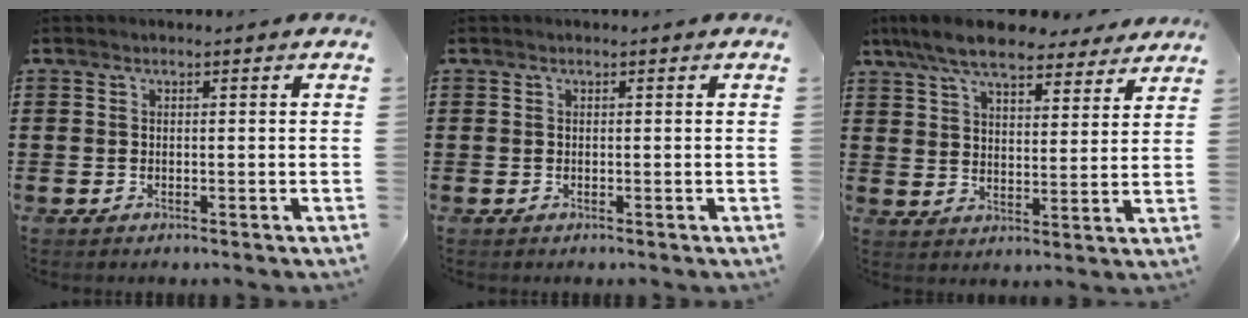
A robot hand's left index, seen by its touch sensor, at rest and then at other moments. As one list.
[{"total": 0.0}, {"total": 9.0, "force": [7.9, 1.9, 3.9], "torque": [-0.106, -0.022, 0.145]}]